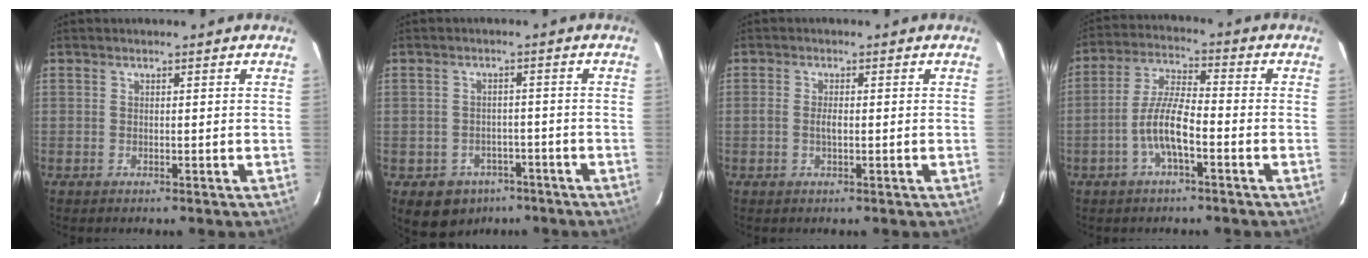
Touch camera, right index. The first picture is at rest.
{"total": 7.7, "force": [-4.6, 5.9, 2.0], "torque": [-0.051, 0.020, -0.047]}
{"total": 1.7, "force": [-0.3, 0.6, 1.6], "torque": [-0.033, 0.001, -0.007]}
{"total": 7.7, "force": [-3.3, 1.8, 6.8], "torque": [-0.144, 0.007, -0.061]}